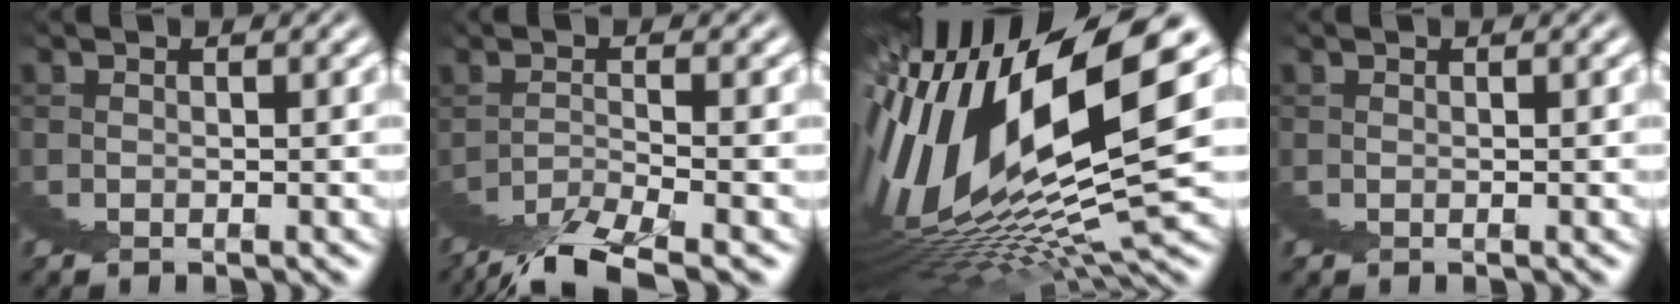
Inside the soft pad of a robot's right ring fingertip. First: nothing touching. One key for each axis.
{"total": 3.0, "fx": -0.8, "fy": -0.9, "fz": 2.8, "tx": -0.047, "ty": 0.011, "tz": -0.019}
{"total": 11.8, "fx": 3.5, "fy": 2.6, "fz": 10.9, "tx": -0.154, "ty": 0.028, "tz": 0.049}
{"total": 0.0}